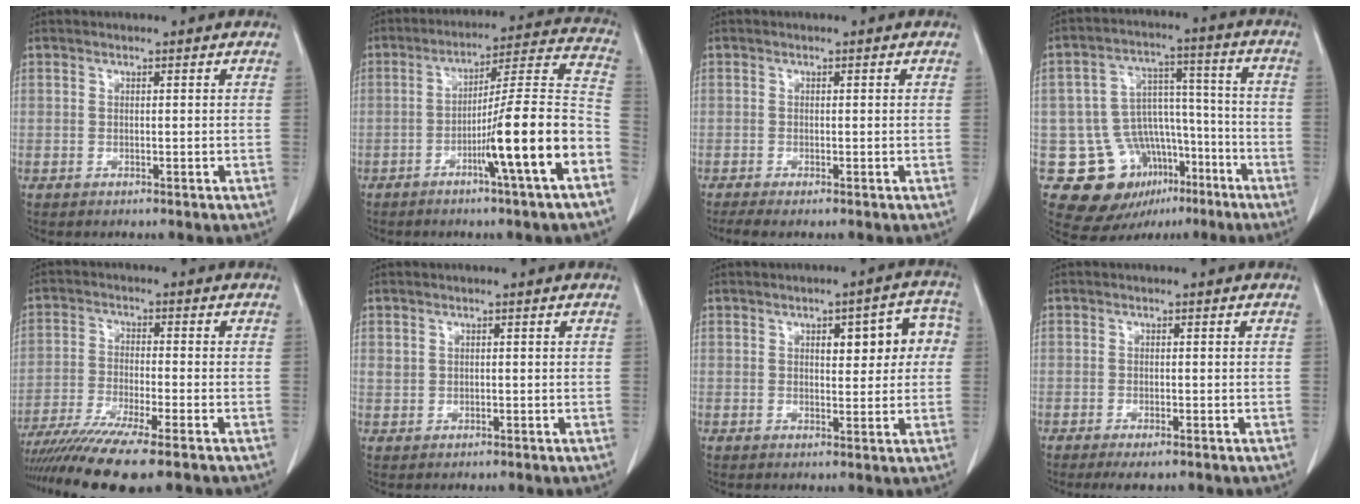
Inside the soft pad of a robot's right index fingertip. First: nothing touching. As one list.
[{"total": 15.1, "force": [-6.1, -1.0, 13.8], "torque": [-0.206, 0.010, -0.098]}, {"total": 1.6, "force": [-1.2, 0.1, 1.1], "torque": [-0.024, -0.006, -0.025]}, {"total": 16.0, "force": [-7.4, 12.5, 6.6], "torque": [-0.106, 0.069, -0.097]}, {"total": 13.0, "force": [-10.2, -0.1, 8.0], "torque": [-0.136, -0.032, -0.167]}, {"total": 1.1, "force": [0.5, 0.9, 0.3], "torque": [0.000, 0.006, 0.010]}, {"total": 7.8, "force": [1.8, 3.1, 6.9], "torque": [-0.073, 0.028, 0.021]}, {"total": 2.3, "force": [-1.5, 0.4, 1.7], "torque": [-0.029, -0.006, -0.024]}]